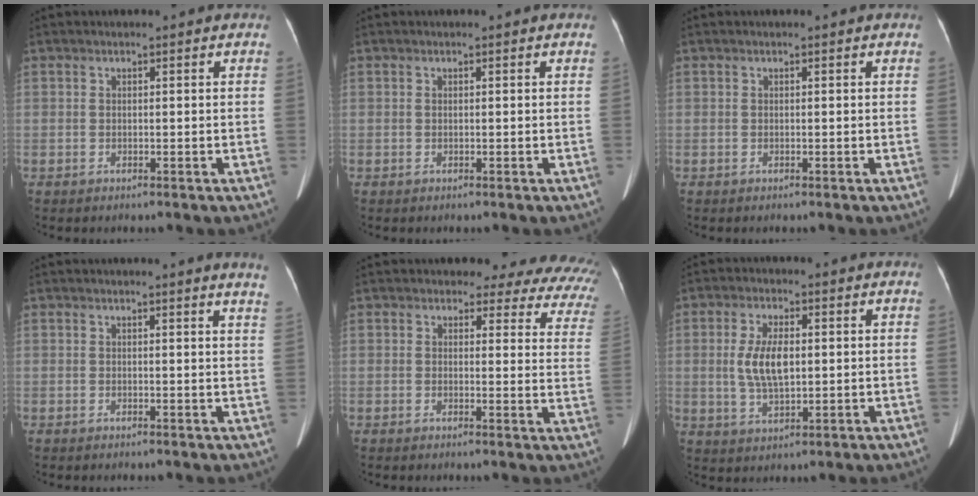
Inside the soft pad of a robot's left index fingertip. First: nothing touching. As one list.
[{"total": 0.0}, {"total": 0.0}, {"total": 3.7, "force": [3.4, -0.6, 1.5], "torque": [-0.019, -0.016, 0.016]}, {"total": 15.2, "force": [13.4, 5.2, 5.0], "torque": [-0.027, -0.051, 0.110]}, {"total": 6.8, "force": [0.6, 2.7, 6.2], "torque": [-0.135, 0.007, 0.016]}]